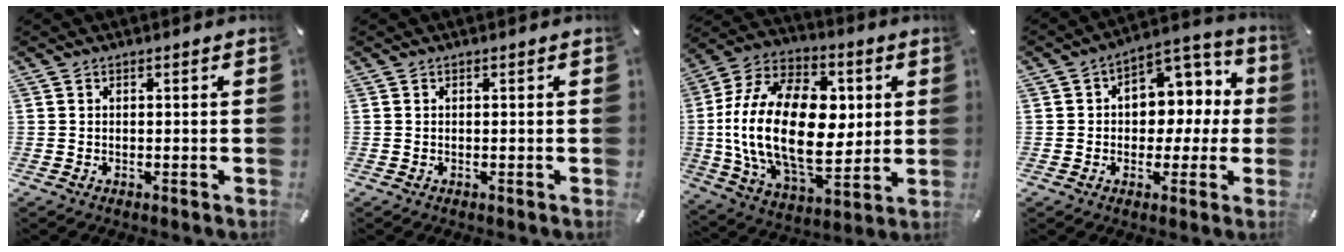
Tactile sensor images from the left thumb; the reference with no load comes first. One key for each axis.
{"total": 0.0}
{"total": 26.9, "fx": 1.2, "fy": 16.9, "fz": 21.0, "tx": -0.421, "ty": -0.011, "tz": 0.022}
{"total": 9.0, "fx": 0.8, "fy": 7.7, "fz": 4.6, "tx": -0.050, "ty": -0.012, "tz": 0.013}